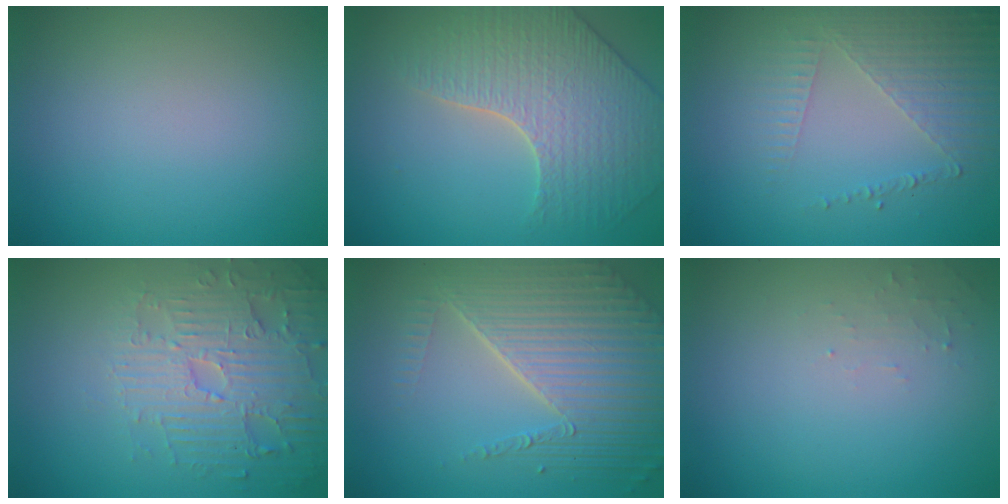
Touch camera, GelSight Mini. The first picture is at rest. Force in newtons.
{"total": 4.5, "press": 4.3, "slide": 1.1}
{"total": 5.2, "press": 3.1, "slide": 4.2}
{"total": 4.6, "press": 4.4, "slide": 1.2}
{"total": 7.7, "press": 5.4, "slide": 5.5}
{"total": 1.1, "press": 1.1, "slide": 0.2}